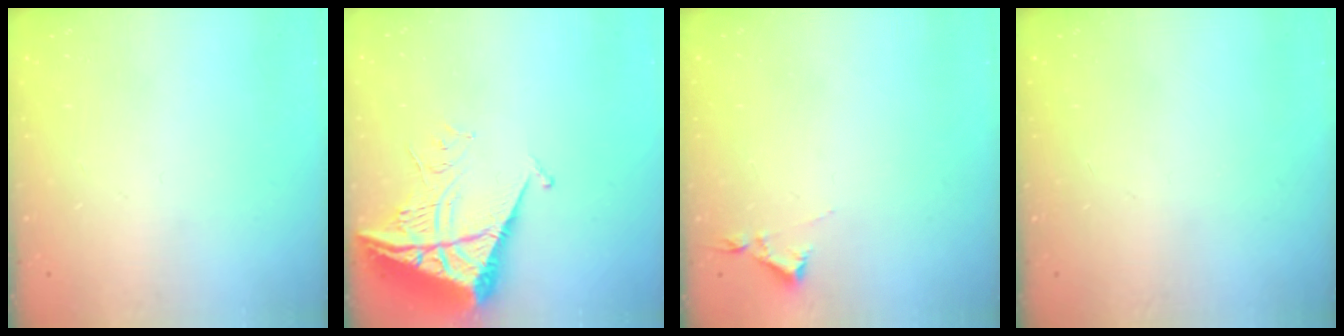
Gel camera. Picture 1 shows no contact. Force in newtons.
{"total": 8.5, "press": 8.5, "slide": 0.8}
{"total": 2.9, "press": 2.9, "slide": 0.5}
{"total": 0.0}